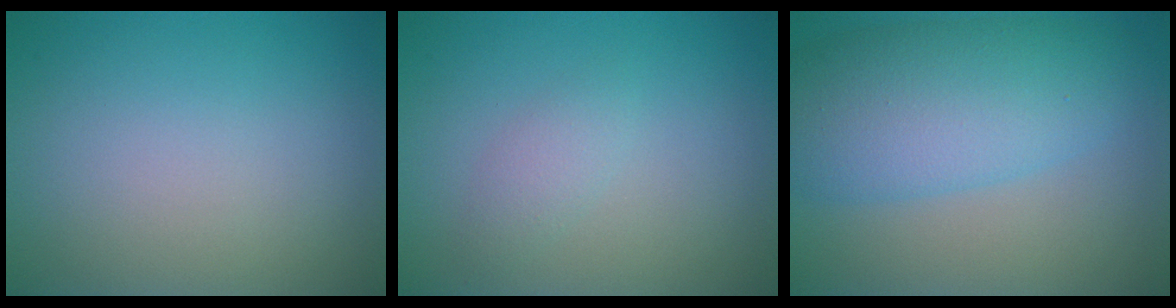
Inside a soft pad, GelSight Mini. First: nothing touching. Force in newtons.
{"total": 1.3, "press": 1.3, "slide": 0.0}
{"total": 7.9, "press": 7.9, "slide": 0.1}